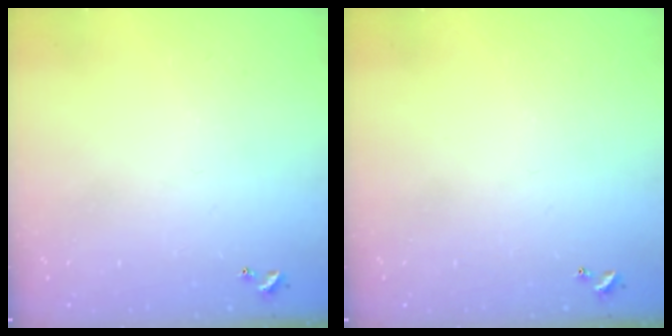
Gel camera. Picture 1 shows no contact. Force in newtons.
{"total": 0.0}